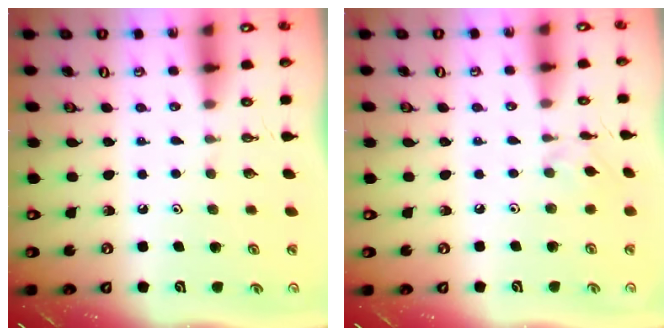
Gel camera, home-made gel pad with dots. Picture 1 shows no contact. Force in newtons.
{"total": 2.4, "press": 2.4, "slide": 0.5}